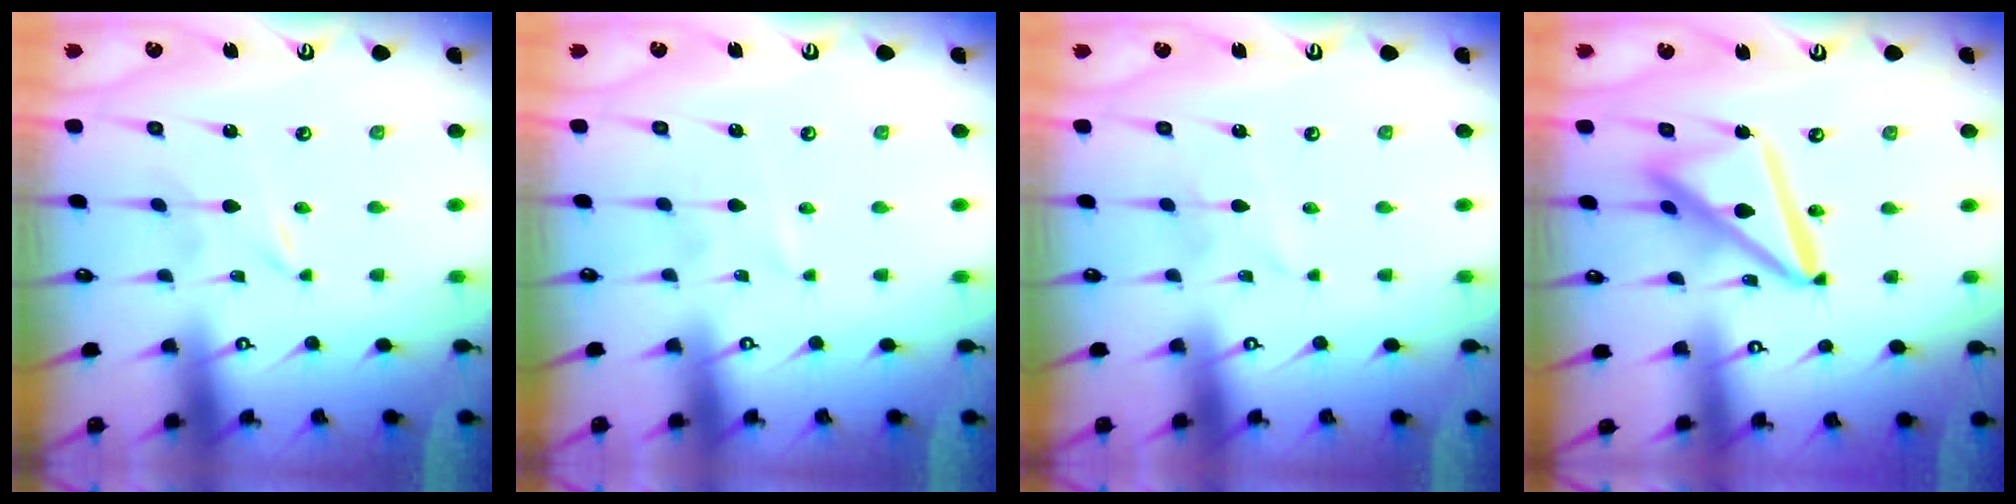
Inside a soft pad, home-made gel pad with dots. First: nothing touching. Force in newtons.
{"total": 1.9, "press": 1.9, "slide": 0.2}
{"total": 2.8, "press": 2.8, "slide": 0.3}
{"total": 15.1, "press": 15.0, "slide": 1.5}